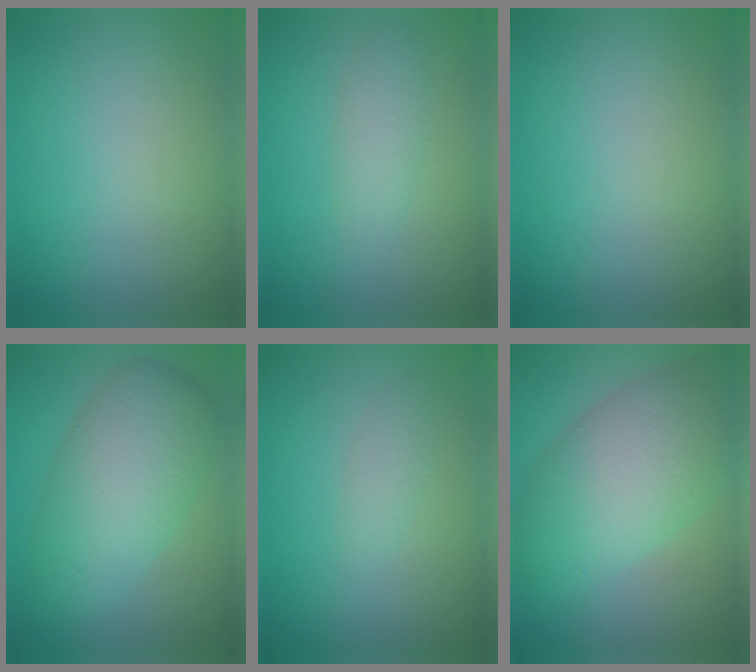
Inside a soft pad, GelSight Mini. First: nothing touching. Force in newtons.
{"total": 2.0, "press": 2.0, "slide": 0.1}
{"total": 0.0}
{"total": 7.4, "press": 7.4, "slide": 0.2}
{"total": 1.2, "press": 1.2, "slide": 0.0}
{"total": 8.7, "press": 8.7, "slide": 0.3}